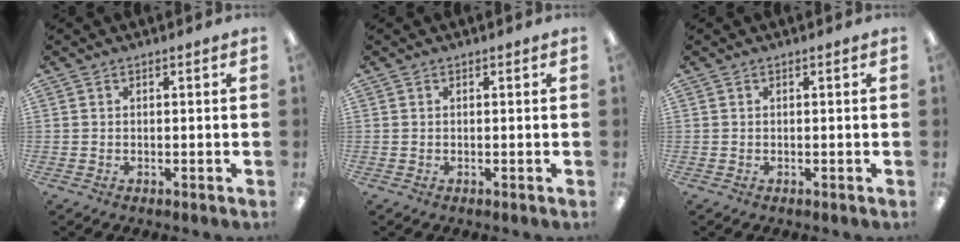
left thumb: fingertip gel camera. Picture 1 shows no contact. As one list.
[{"total": 0.0}, {"total": 0.0}]